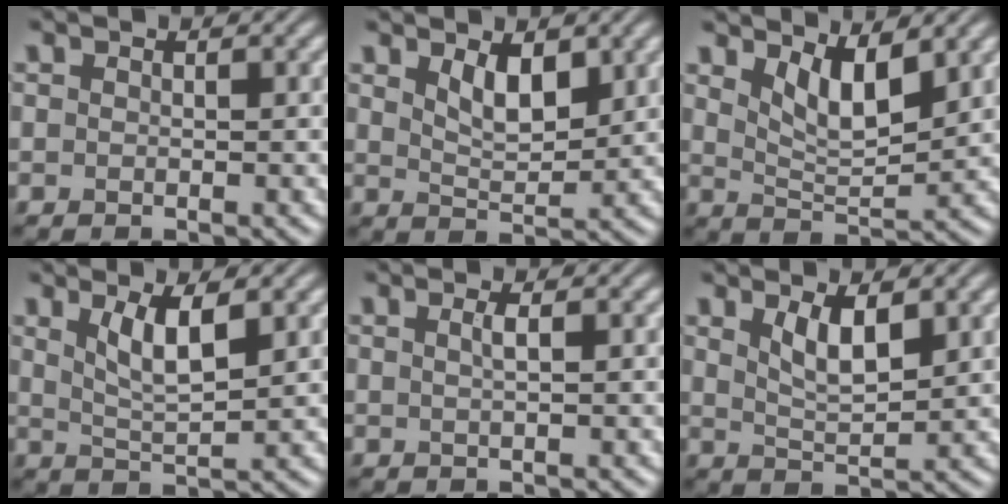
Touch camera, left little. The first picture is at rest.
{"total": 3.3, "force": [1.7, 1.4, 2.5], "torque": [-0.048, -0.005, 0.033]}
{"total": 4.3, "force": [2.4, 1.5, 3.3], "torque": [-0.066, -0.011, 0.045]}
{"total": 3.7, "force": [1.7, 1.0, 3.2], "torque": [-0.063, -0.007, 0.036]}
{"total": 1.2, "force": [0.3, 0.4, 1.1], "torque": [-0.016, 0.004, 0.003]}
{"total": 3.4, "force": [1.7, 1.1, 2.7], "torque": [-0.056, -0.006, 0.036]}